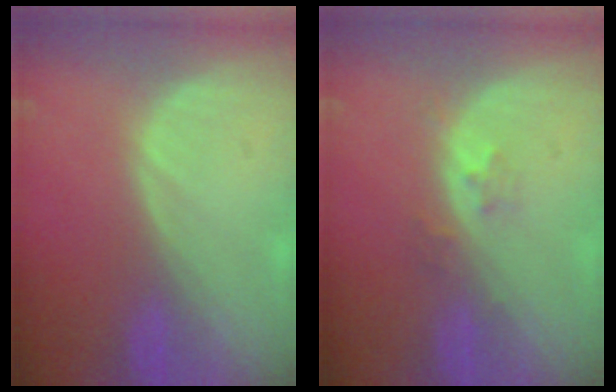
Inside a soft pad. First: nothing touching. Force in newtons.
{"total": 2.1, "press": 1.8, "slide": 1.2}